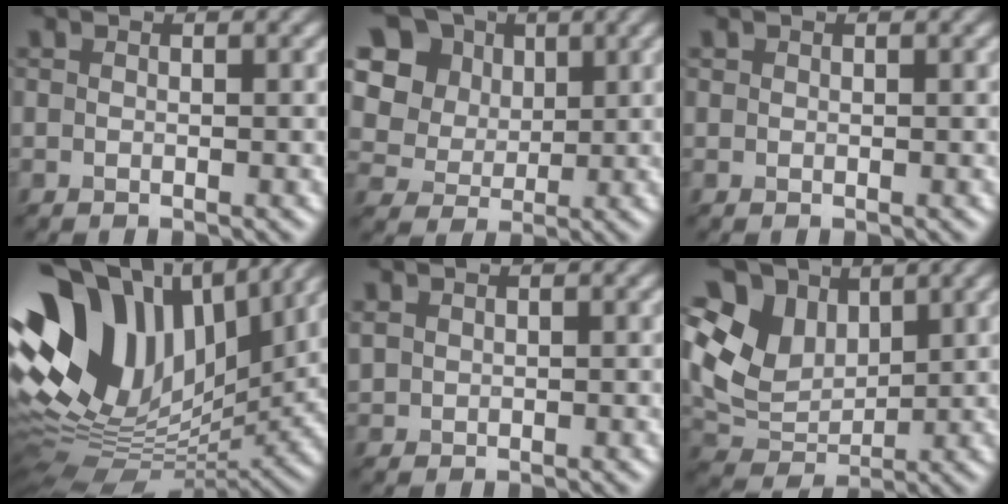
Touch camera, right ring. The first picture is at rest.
{"total": 9.3, "force": [5.1, 7.0, 3.3], "torque": [-0.092, 0.027, 0.102]}
{"total": 0.5, "force": [-0.1, -0.3, -0.4], "torque": [0.000, 0.004, 0.004]}
{"total": 14.4, "force": [5.0, 9.5, 9.6], "torque": [-0.218, 0.033, 0.102]}
{"total": 0.9, "force": [0.5, -0.1, -0.8], "torque": [0.008, 0.008, 0.025]}
{"total": 6.9, "force": [3.2, 4.9, 3.6], "torque": [-0.100, 0.015, 0.072]}